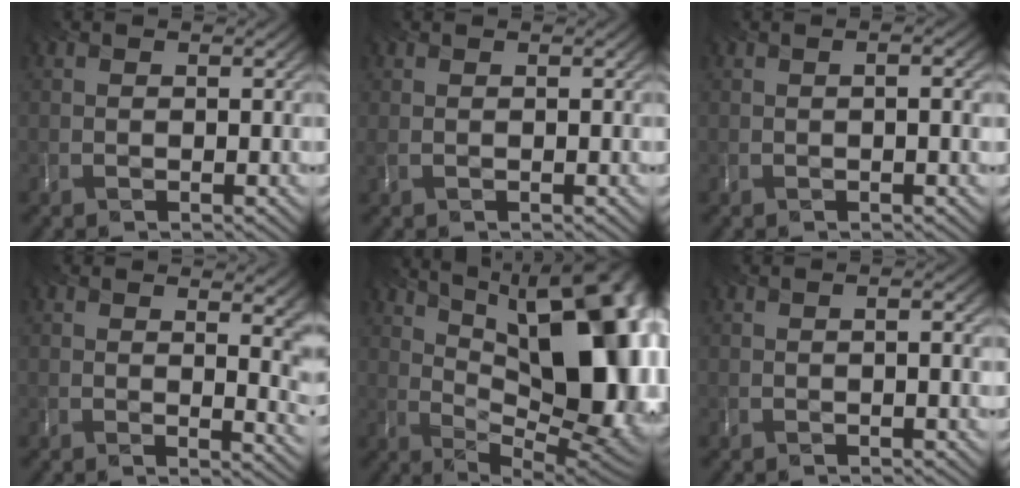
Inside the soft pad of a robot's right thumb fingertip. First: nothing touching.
{"total": 0.5, "force": [0.3, 0.0, 0.4], "torque": [-0.009, 0.003, 0.004]}
{"total": 2.2, "force": [-0.3, 0.5, 2.1], "torque": [-0.030, 0.007, -0.008]}
{"total": 9.8, "force": [2.6, 4.3, 8.4], "torque": [-0.088, 0.020, 0.031]}
{"total": 18.6, "force": [5.8, 8.6, 15.4], "torque": [-0.203, 0.026, 0.083]}
{"total": 1.9, "force": [-0.2, 0.4, 1.8], "torque": [-0.025, 0.006, -0.006]}